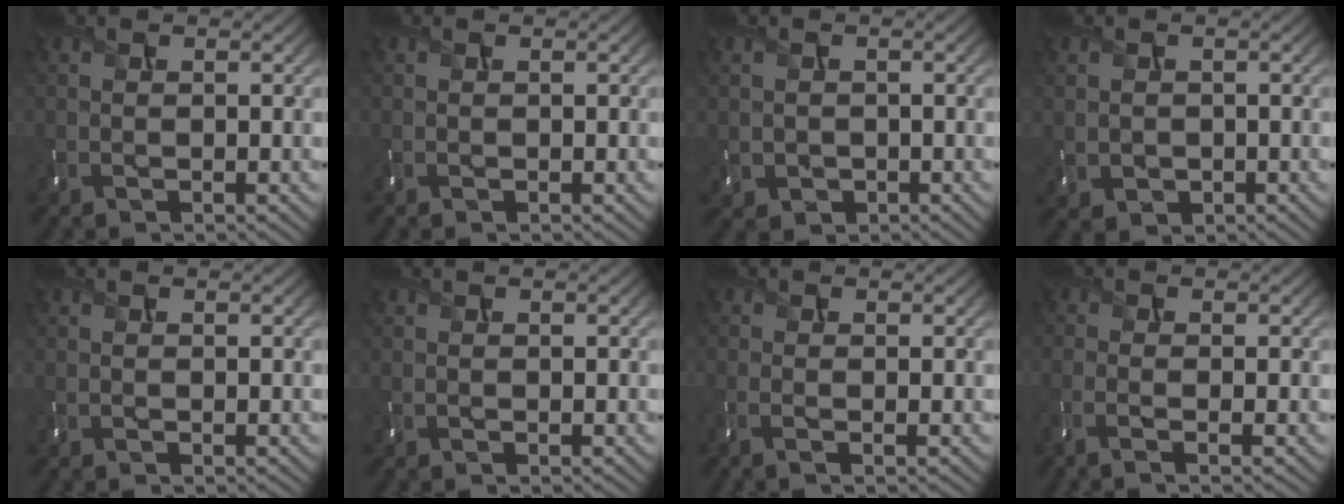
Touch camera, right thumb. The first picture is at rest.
{"total": 0.0}
{"total": 2.0, "force": [-0.5, 1.9, 0.5], "torque": [-0.018, -0.016, -0.007]}
{"total": 2.0, "force": [-0.3, 1.9, 0.6], "torque": [-0.023, -0.015, -0.001]}
{"total": 0.0}
{"total": 0.0}
{"total": 1.6, "force": [-0.8, 0.2, 1.4], "torque": [-0.031, -0.007, -0.022]}
{"total": 2.8, "force": [-1.4, 0.6, 2.3], "torque": [-0.039, -0.006, -0.042]}